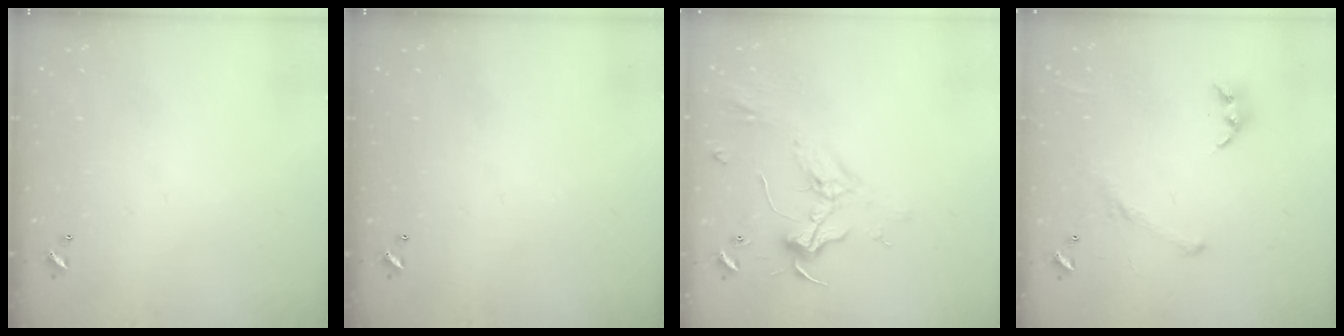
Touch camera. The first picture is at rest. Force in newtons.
{"total": 0.0}
{"total": 2.3, "press": 2.1, "slide": 0.9}
{"total": 2.3, "press": 2.1, "slide": 1.0}